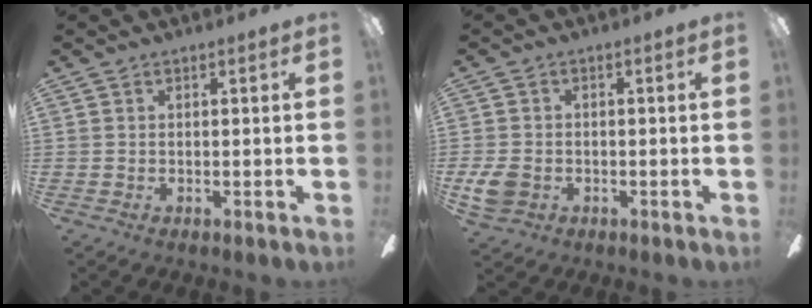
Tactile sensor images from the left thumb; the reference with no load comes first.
{"total": 5.6, "force": [-1.2, 4.6, 3.0], "torque": [-0.060, 0.008, -0.022]}